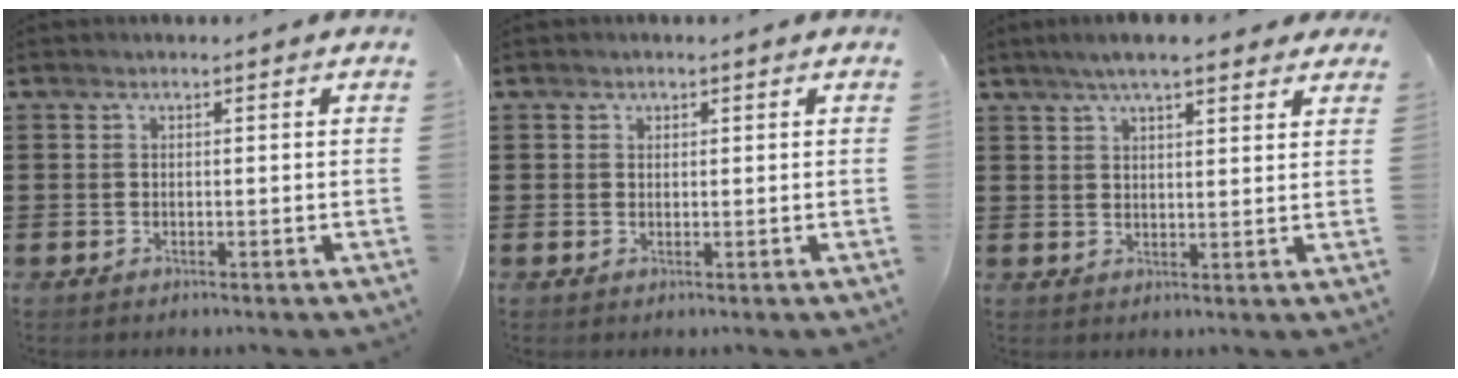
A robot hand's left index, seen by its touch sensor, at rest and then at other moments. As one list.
[{"total": 0.8, "force": [0.6, 0.6, 0.2], "torque": [-0.005, 0.002, 0.012]}, {"total": 5.6, "force": [4.5, 1.2, 3.1], "torque": [-0.071, 0.001, 0.080]}]